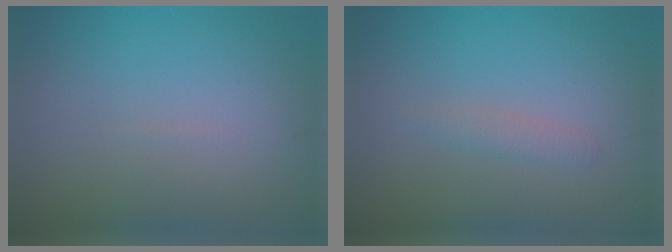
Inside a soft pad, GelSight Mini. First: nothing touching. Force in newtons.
{"total": 1.1, "press": 1.1, "slide": 0.0}